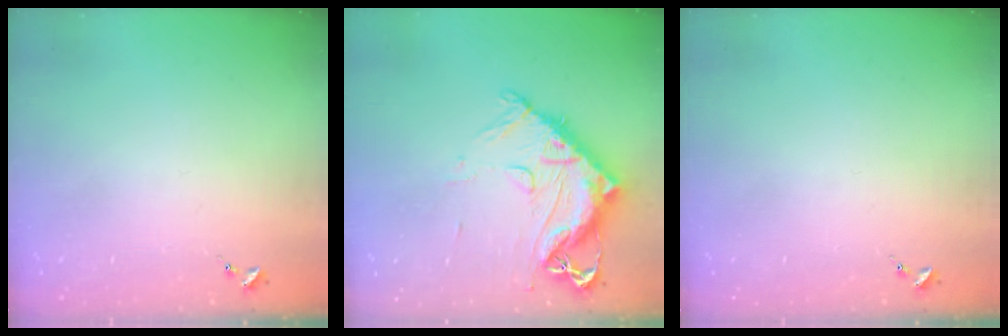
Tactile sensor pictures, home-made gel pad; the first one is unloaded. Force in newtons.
{"total": 14.6, "press": 14.5, "slide": 1.5}
{"total": 0.0}